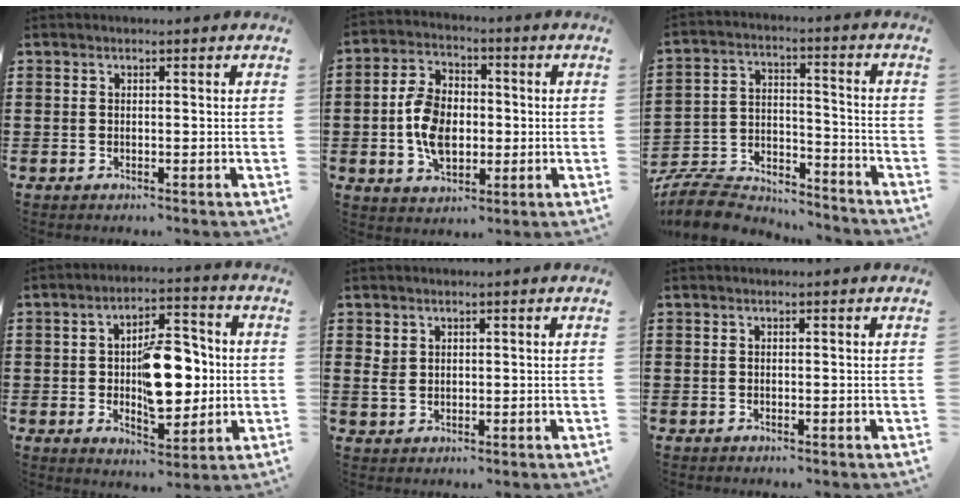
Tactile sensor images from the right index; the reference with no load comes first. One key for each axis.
{"total": 8.5, "fx": -1.0, "fy": 5.8, "fz": 6.1, "tx": -0.143, "ty": 0.010, "tz": -0.021}
{"total": 8.5, "fx": -8.0, "fy": 2.1, "fz": 1.7, "tx": -0.047, "ty": 0.017, "tz": -0.162}
{"total": 11.1, "fx": -0.1, "fy": 5.7, "fz": 9.5, "tx": -0.139, "ty": 0.007, "tz": -0.004}
{"total": 1.9, "fx": 1.0, "fy": 1.5, "fz": 0.7, "tx": -0.019, "ty": 0.005, "tz": 0.020}
{"total": 0.0}